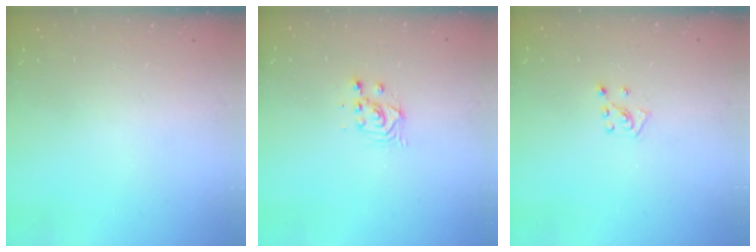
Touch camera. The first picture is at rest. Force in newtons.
{"total": 2.9, "press": 2.9, "slide": 0.1}
{"total": 5.2, "press": 5.2, "slide": 0.5}